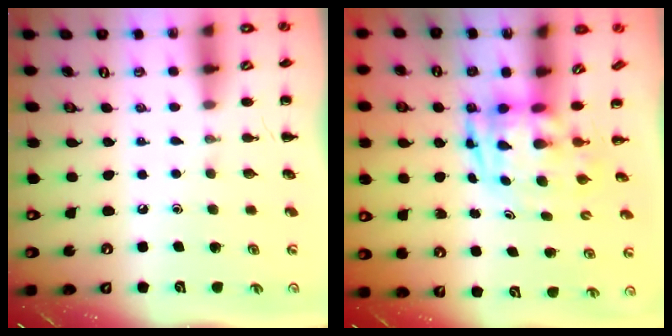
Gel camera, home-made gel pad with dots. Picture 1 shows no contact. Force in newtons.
{"total": 3.2, "press": 3.1, "slide": 0.8}